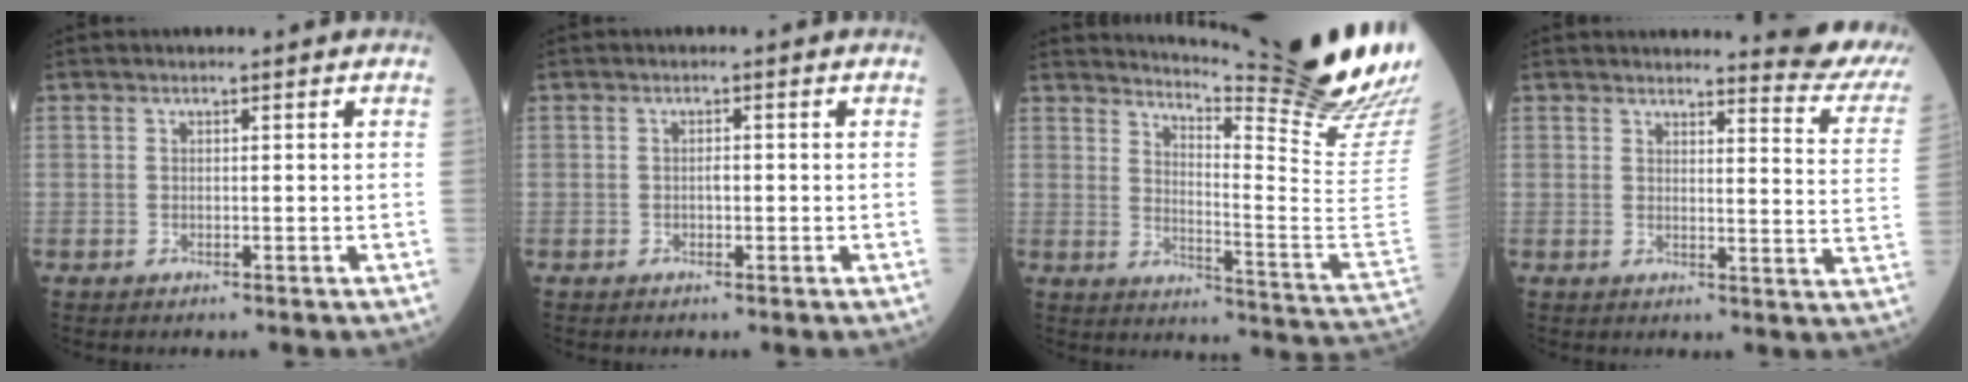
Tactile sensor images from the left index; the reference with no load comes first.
{"total": 0.9, "force": [-0.2, 0.5, 0.8], "torque": [-0.012, 0.003, -0.005]}
{"total": 23.8, "force": [20.5, -1.8, 11.9], "torque": [-0.183, -0.150, 0.259]}
{"total": 10.7, "force": [10.3, -0.4, 3.0], "torque": [-0.022, -0.083, 0.096]}